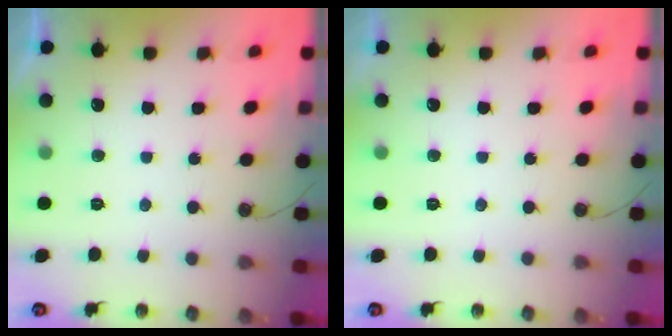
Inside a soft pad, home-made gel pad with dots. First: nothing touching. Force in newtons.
{"total": 0.0}